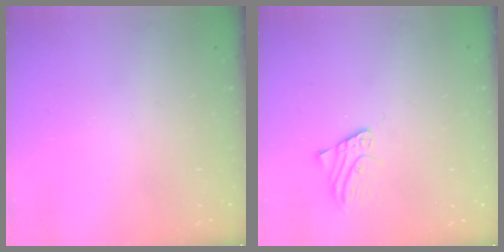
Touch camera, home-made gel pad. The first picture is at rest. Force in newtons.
{"total": 3.1, "press": 3.1, "slide": 0.3}